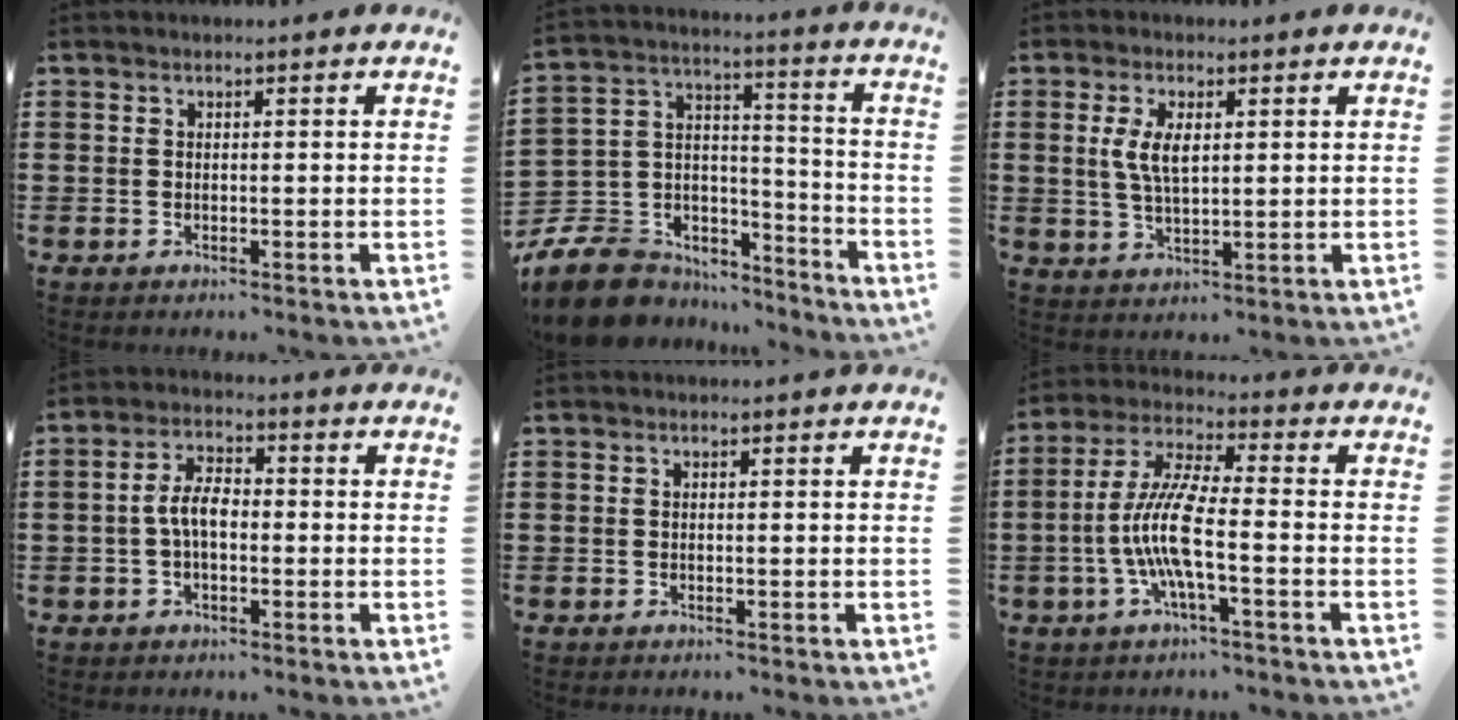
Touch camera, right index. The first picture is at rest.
{"total": 8.9, "force": [-6.6, 5.8, 1.8], "torque": [-0.069, 0.009, -0.124]}
{"total": 5.0, "force": [1.1, 2.2, 4.4], "torque": [-0.091, 0.009, 0.017]}
{"total": 5.1, "force": [-0.7, 2.5, 4.4], "torque": [-0.101, 0.001, -0.019]}
{"total": 0.0}
{"total": 9.4, "force": [-2.5, 1.9, 8.8], "torque": [-0.205, -0.015, -0.058]}